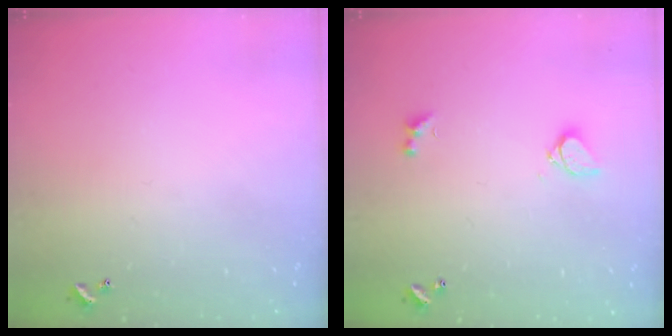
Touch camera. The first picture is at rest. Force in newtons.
{"total": 4.3, "press": 4.2, "slide": 0.8}